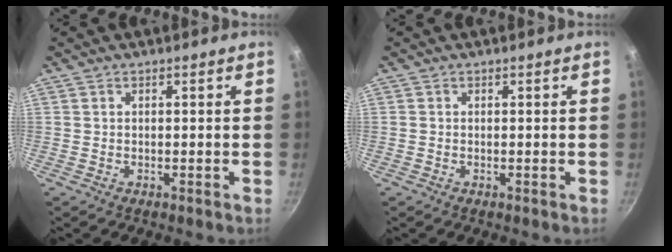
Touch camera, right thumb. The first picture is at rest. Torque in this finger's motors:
{"motor_torque": [0.44, -0.16, -0.26, 0.24, -0.02]}